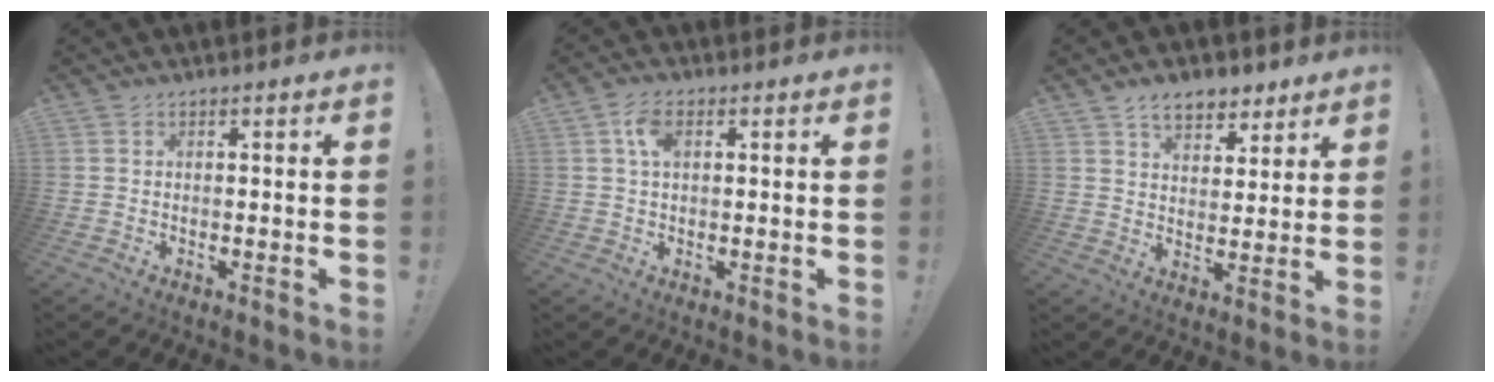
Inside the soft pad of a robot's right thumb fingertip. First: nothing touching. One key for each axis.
{"total": 5.1, "fx": 1.5, "fy": 2.8, "fz": 4.0, "tx": -0.068, "ty": 0.003, "tz": 0.024}
{"total": 8.7, "fx": 6.0, "fy": 5.0, "fz": 3.8, "tx": -0.053, "ty": -0.031, "tz": 0.111}